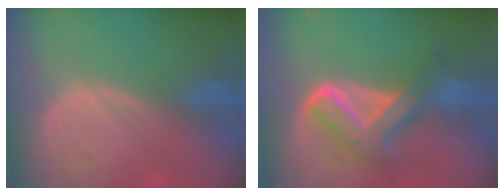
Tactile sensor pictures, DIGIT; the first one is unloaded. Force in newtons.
{"total": 8.1, "press": 8.1, "slide": 0.7}